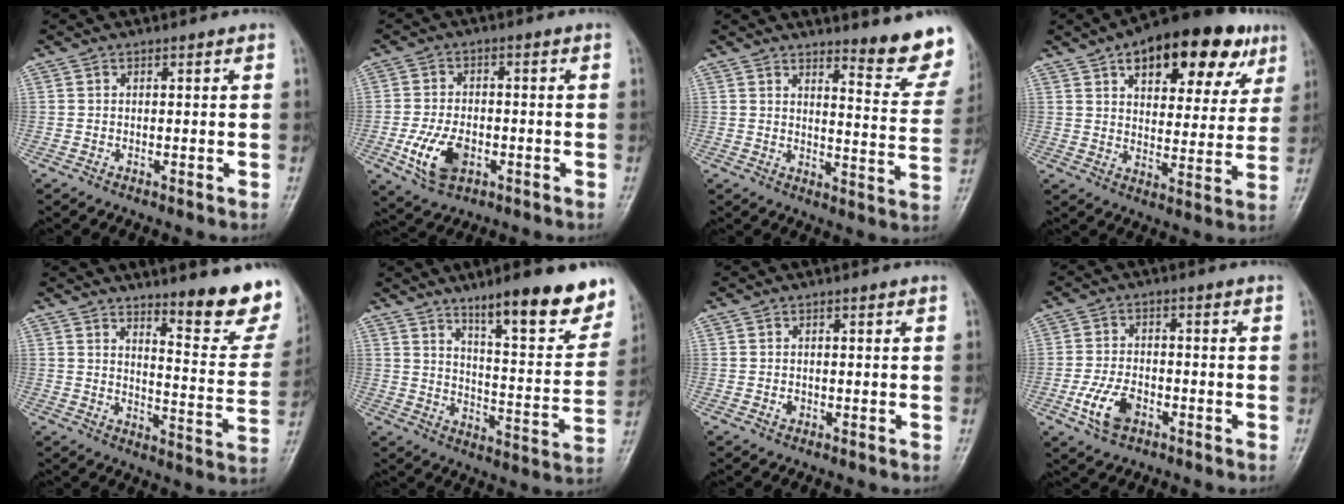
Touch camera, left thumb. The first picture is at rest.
{"total": 8.7, "force": [-2.9, 5.3, 6.3], "torque": [-0.116, 0.007, -0.047]}
{"total": 11.5, "force": [9.7, 1.7, 5.9], "torque": [-0.045, -0.086, 0.112]}
{"total": 21.6, "force": [11.1, 10.3, 15.4], "torque": [-0.179, -0.010, 0.160]}
{"total": 14.5, "force": [10.6, 2.9, 9.5], "torque": [-0.087, -0.087, 0.143]}
{"total": 17.8, "force": [12.1, 3.9, 12.5], "torque": [-0.133, -0.071, 0.180]}
{"total": 1.0, "force": [-0.2, 0.8, 0.5], "torque": [-0.003, 0.001, -0.003]}
{"total": 6.9, "force": [-3.0, 4.1, 4.7], "torque": [-0.092, 0.012, -0.056]}